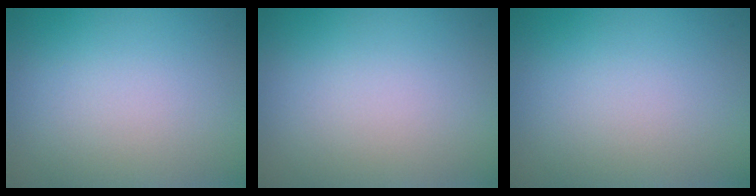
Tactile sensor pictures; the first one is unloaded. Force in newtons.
{"total": 0.0}
{"total": 0.0}